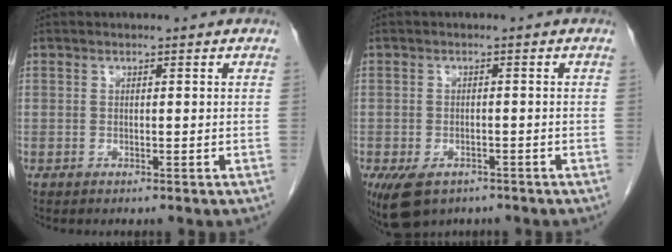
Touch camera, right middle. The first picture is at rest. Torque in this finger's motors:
{"motor_torque": [0.94, -0.66, 0.40, 0.09]}